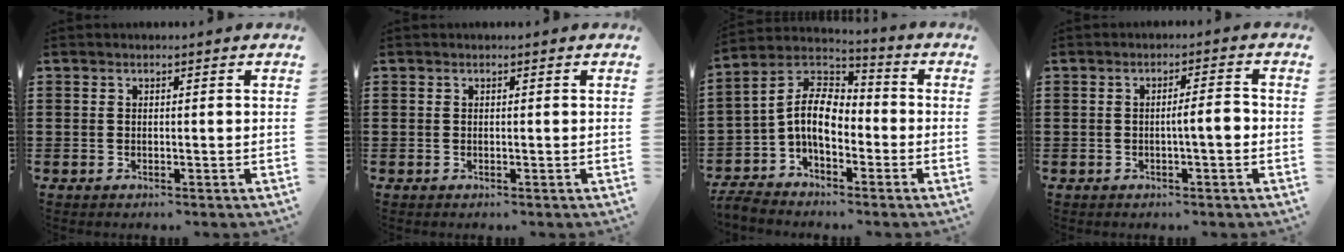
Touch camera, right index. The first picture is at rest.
{"total": 0.0}
{"total": 8.8, "force": [-1.8, 4.5, 7.4], "torque": [-0.182, -0.015, -0.047]}
{"total": 3.2, "force": [-0.6, 0.4, 3.2], "torque": [-0.056, 0.002, -0.013]}